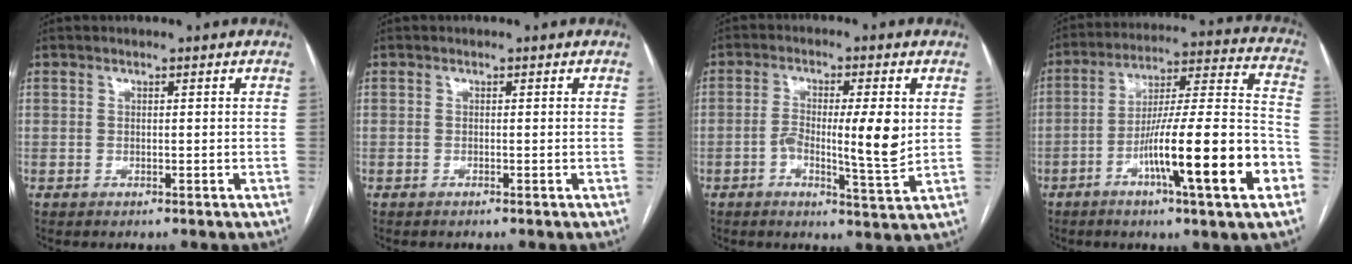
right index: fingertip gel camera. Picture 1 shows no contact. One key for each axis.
{"total": 0.0}
{"total": 6.7, "fx": 0.2, "fy": 1.3, "fz": 6.5, "tx": -0.108, "ty": 0.001, "tz": 0.006}
{"total": 19.5, "fx": -7.5, "fy": 0.6, "fz": 18.0, "tx": -0.266, "ty": 0.001, "tz": -0.117}